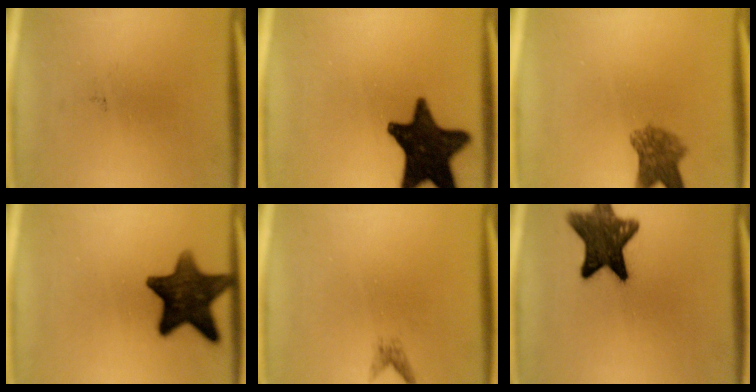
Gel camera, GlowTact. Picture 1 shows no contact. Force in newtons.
{"total": 16.8}
{"total": 5.4}
{"total": 13.4}
{"total": 1.1}
{"total": 12.2}